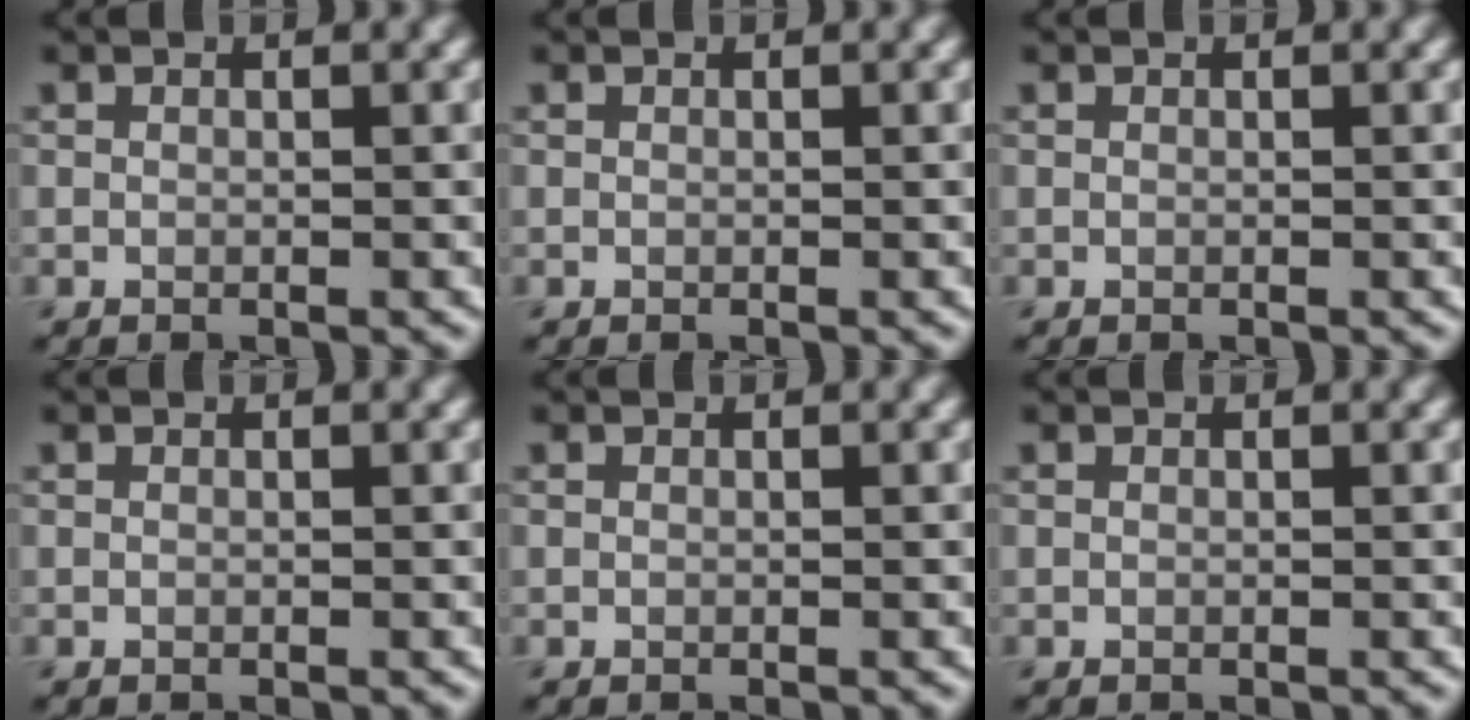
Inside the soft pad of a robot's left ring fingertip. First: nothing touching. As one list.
[{"total": 0.0}, {"total": 0.0}, {"total": 0.0}, {"total": 0.0}, {"total": 0.0}]